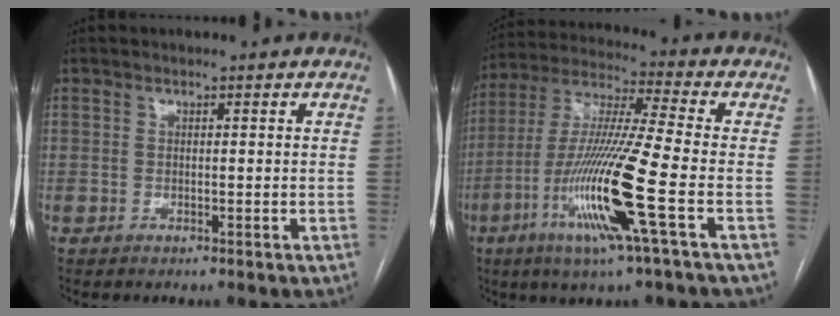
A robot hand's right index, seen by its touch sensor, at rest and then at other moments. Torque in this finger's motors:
{"motor_torque": [2.14, 0.00, 1.05, 0.21]}